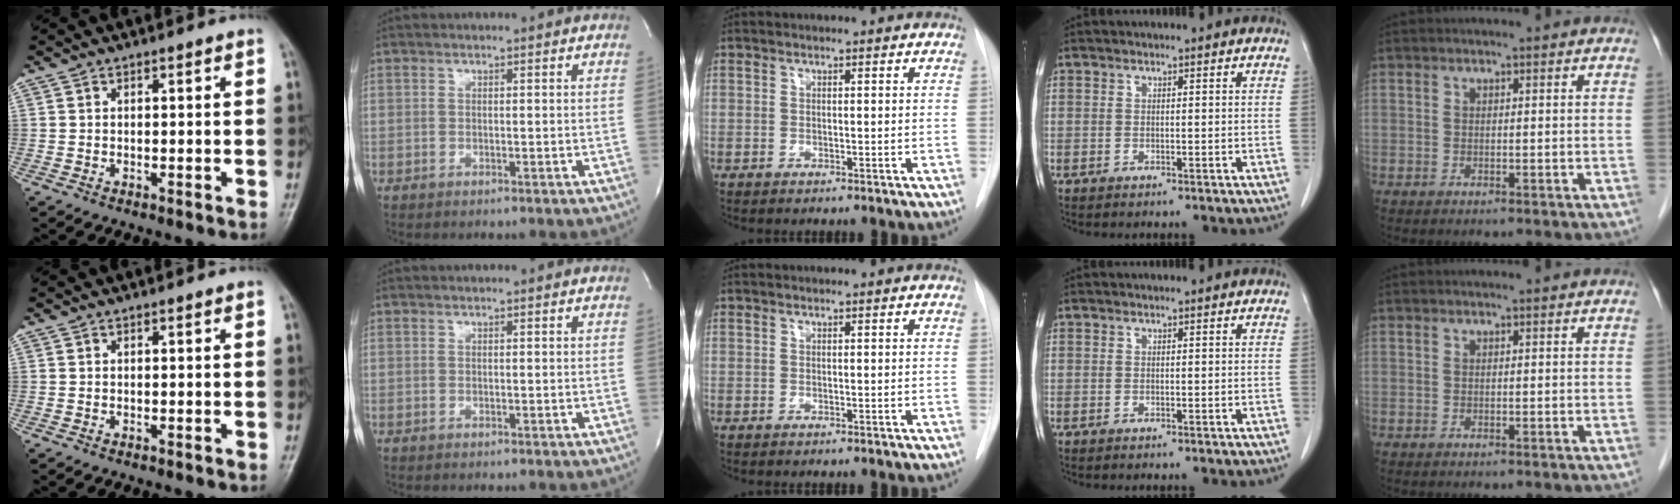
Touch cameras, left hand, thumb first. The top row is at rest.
{}